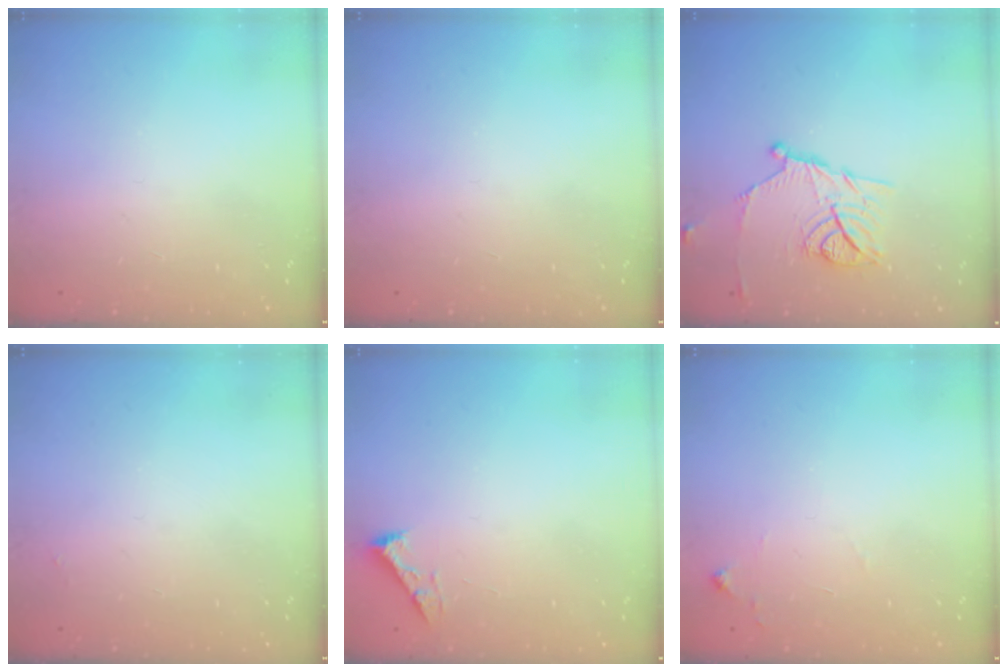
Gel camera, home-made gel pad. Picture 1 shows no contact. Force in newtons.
{"total": 0.0}
{"total": 13.2, "press": 13.2, "slide": 0.3}
{"total": 1.9, "press": 1.9, "slide": 0.3}
{"total": 2.5, "press": 2.5, "slide": 0.3}
{"total": 6.7, "press": 6.7, "slide": 0.9}